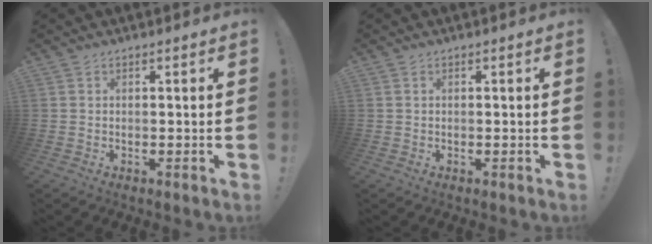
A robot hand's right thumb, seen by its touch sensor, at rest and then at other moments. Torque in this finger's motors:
{"motor_torque": [0.14, 0.03, -0.17, 0.07, 0.01]}